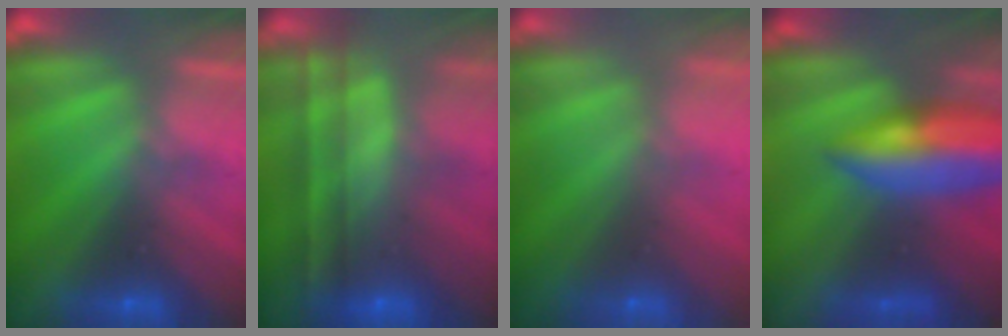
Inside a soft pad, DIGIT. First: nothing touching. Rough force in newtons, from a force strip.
{"total": 8.6}
{"total": 8.6}
{"total": 5.5}